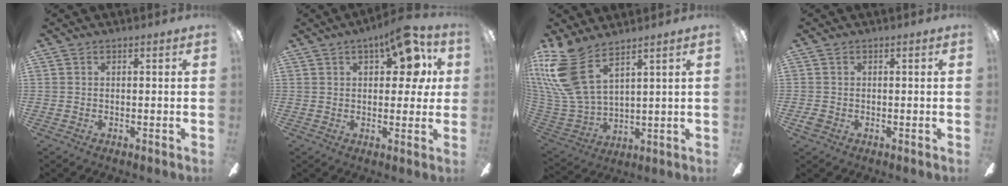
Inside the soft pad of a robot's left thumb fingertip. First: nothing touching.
{"total": 13.0, "force": [5.6, 6.0, 10.1], "torque": [-0.122, -0.016, 0.088]}
{"total": 16.6, "force": [9.7, 7.3, 11.4], "torque": [-0.273, -0.060, 0.174]}
{"total": 1.9, "force": [-0.5, 1.6, 0.9], "torque": [-0.016, 0.005, -0.011]}